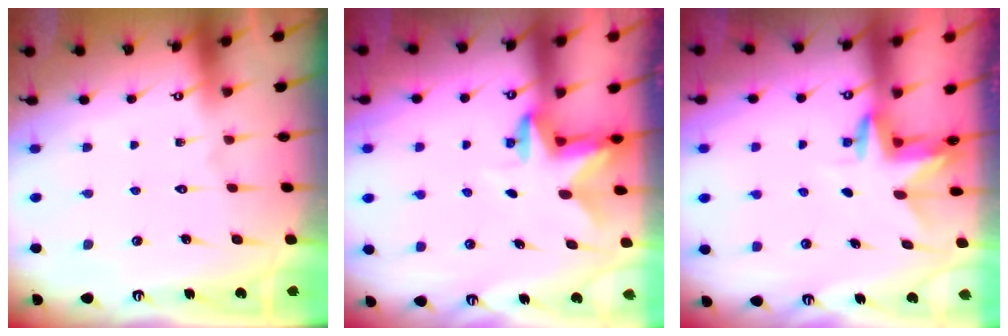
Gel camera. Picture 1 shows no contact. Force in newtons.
{"total": 2.7, "press": 2.6, "slide": 0.6}
{"total": 3.2, "press": 3.2, "slide": 0.3}